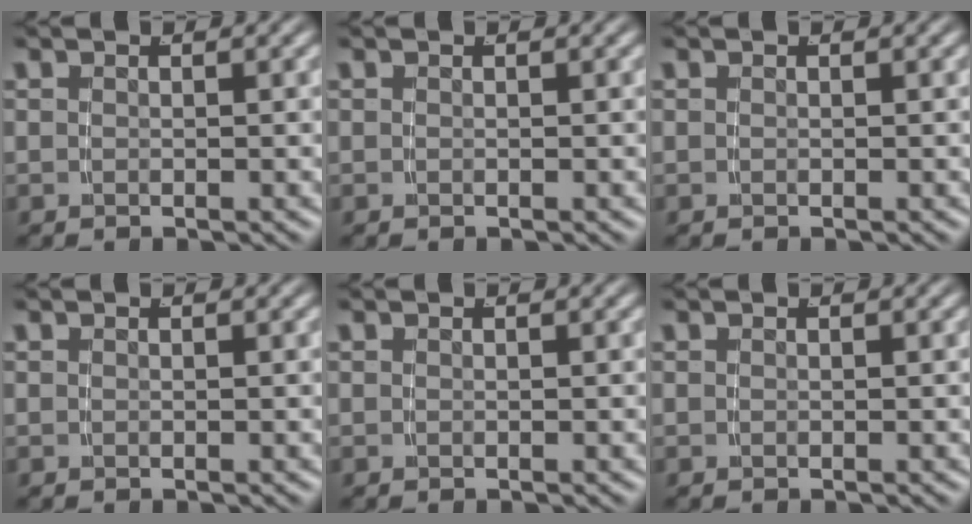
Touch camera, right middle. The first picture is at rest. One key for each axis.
{"total": 0.0}
{"total": 0.0}
{"total": 0.0}
{"total": 0.0}
{"total": 0.0}